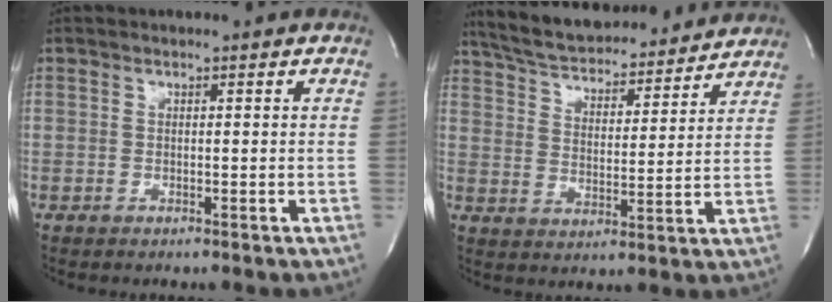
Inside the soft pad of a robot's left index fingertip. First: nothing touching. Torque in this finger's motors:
{"motor_torque": [0.96, -0.82, 0.26, 0.11]}